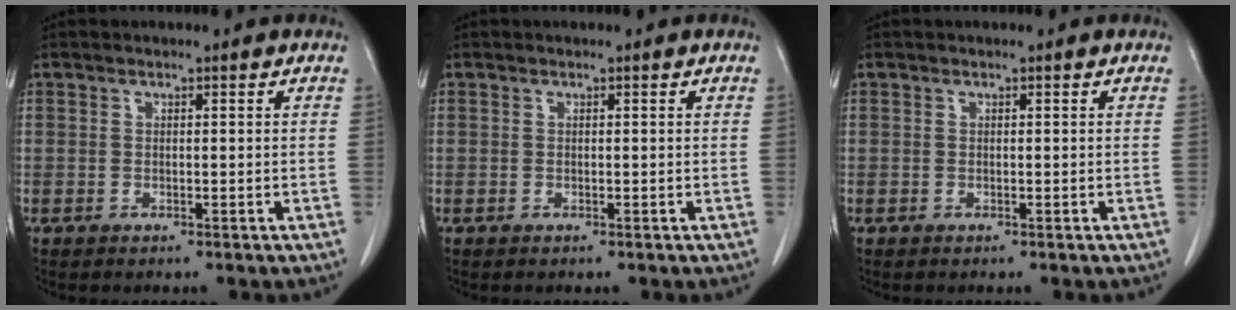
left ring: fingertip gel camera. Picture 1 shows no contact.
{"total": 0.0}
{"total": 0.0}